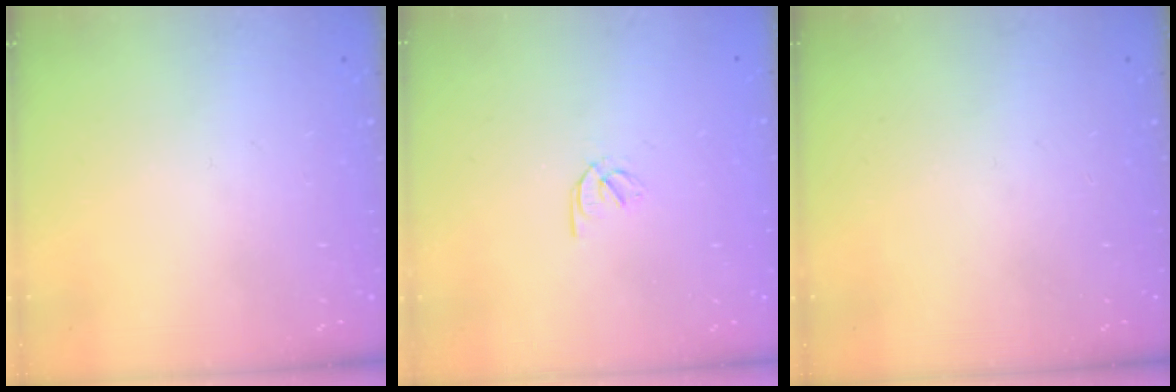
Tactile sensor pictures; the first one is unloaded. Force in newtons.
{"total": 1.9, "press": 1.9, "slide": 0.3}
{"total": 0.0}